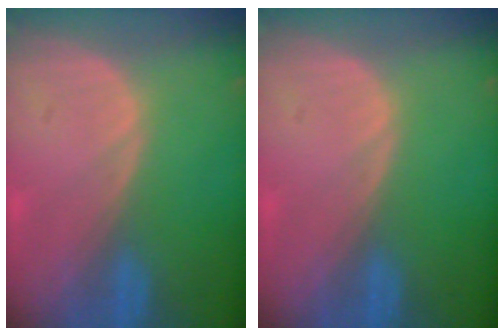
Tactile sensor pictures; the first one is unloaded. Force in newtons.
{"total": 0.0}